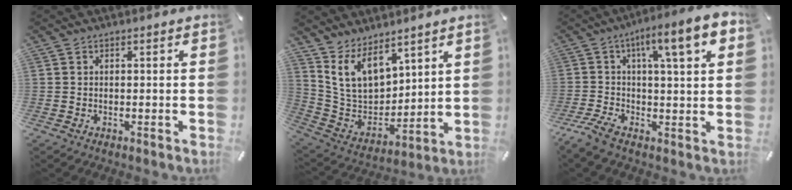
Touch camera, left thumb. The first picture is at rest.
{"total": 11.6, "force": [7.7, 7.3, 4.7], "torque": [-0.109, -0.052, 0.156]}
{"total": 14.0, "force": [3.4, 3.7, 13.1], "torque": [-0.199, -0.016, 0.047]}